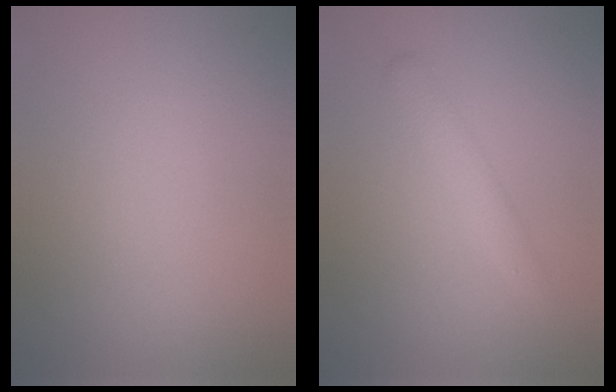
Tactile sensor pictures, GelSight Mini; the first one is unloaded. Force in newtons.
{"total": 1.9, "press": 1.9, "slide": 0.1}